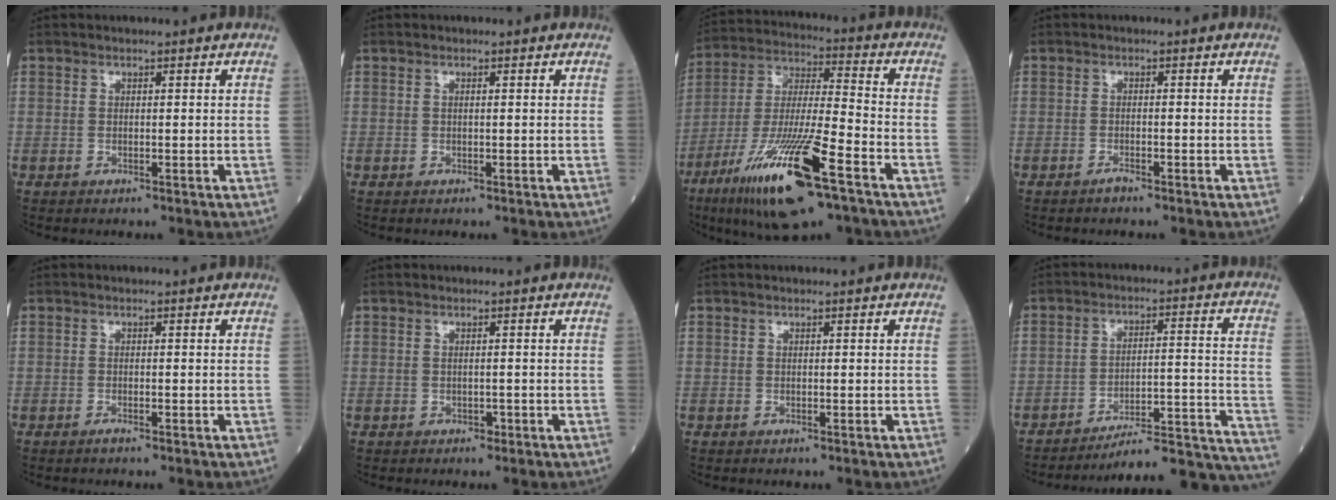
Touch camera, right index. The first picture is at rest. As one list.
[{"total": 0.0}, {"total": 19.9, "force": [-10.8, 2.4, 16.6], "torque": [-0.327, -0.044, -0.193]}, {"total": 1.0, "force": [-0.9, 0.0, 0.6], "torque": [-0.014, 0.000, -0.016]}, {"total": 0.8, "force": [-0.6, 0.0, 0.6], "torque": [-0.015, -0.001, -0.010]}, {"total": 1.0, "force": [-0.3, 0.6, 0.6], "torque": [-0.013, -0.001, -0.002]}, {"total": 0.0}, {"total": 18.9, "force": [-18.4, -0.1, 4.3], "torque": [-0.002, 0.037, -0.249]}]